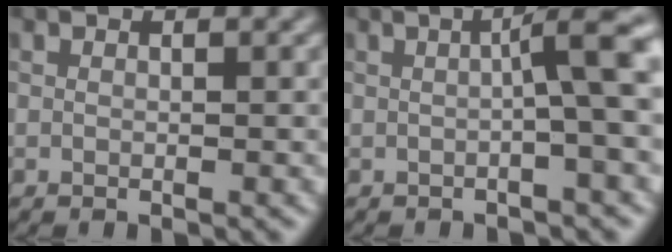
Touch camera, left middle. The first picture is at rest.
{"total": 5.2, "force": [0.3, 0.6, 5.1], "torque": [-0.074, 0.013, -0.003]}